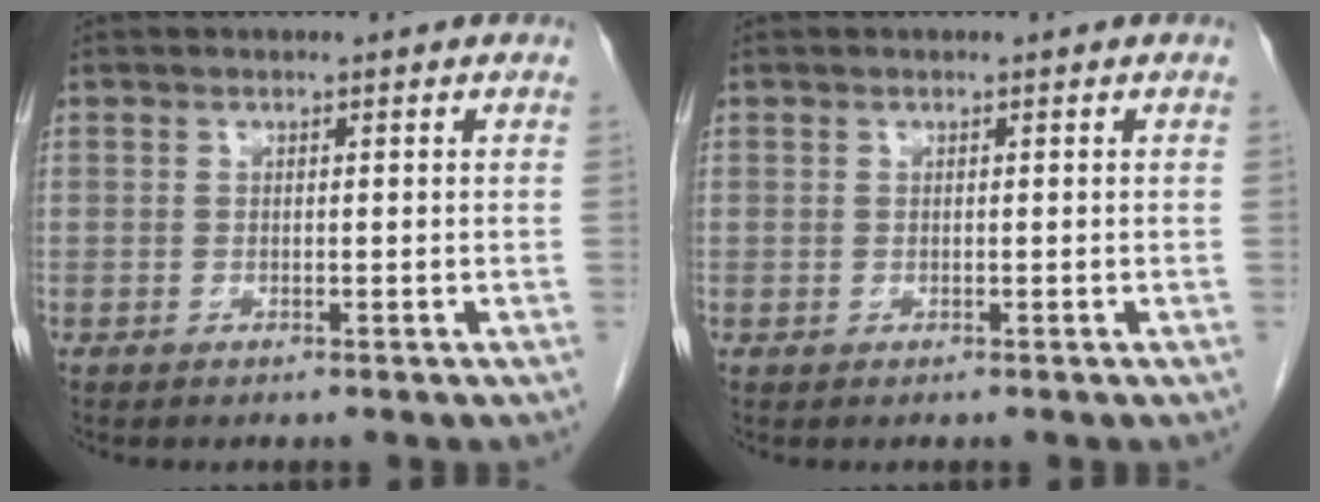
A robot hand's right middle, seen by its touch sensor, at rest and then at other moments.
{"total": 0.0}